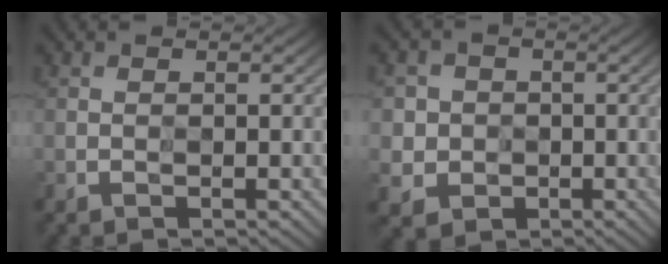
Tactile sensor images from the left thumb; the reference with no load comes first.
{"total": 4.2, "force": [0.5, 4.2, 0.0], "torque": [-0.034, -0.004, 0.001]}